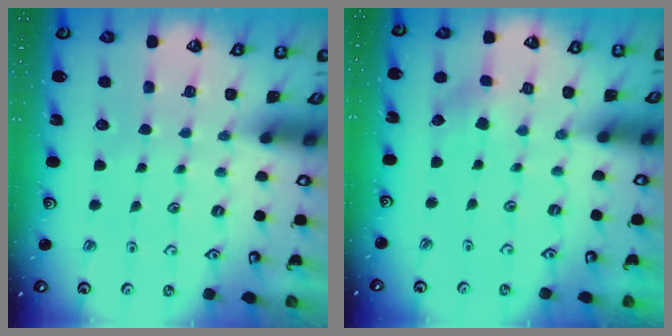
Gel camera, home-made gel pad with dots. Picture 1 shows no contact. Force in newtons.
{"total": 1.7, "press": 1.7, "slide": 0.3}